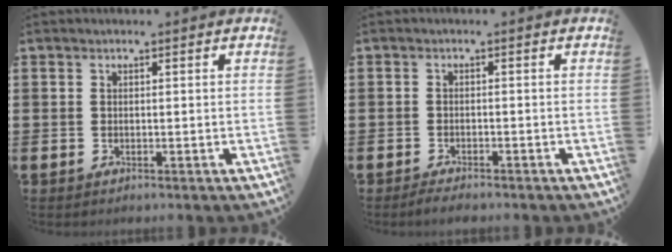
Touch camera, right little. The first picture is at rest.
{"total": 1.4, "force": [-1.3, 0.1, 0.6], "torque": [-0.012, 0.001, -0.025]}